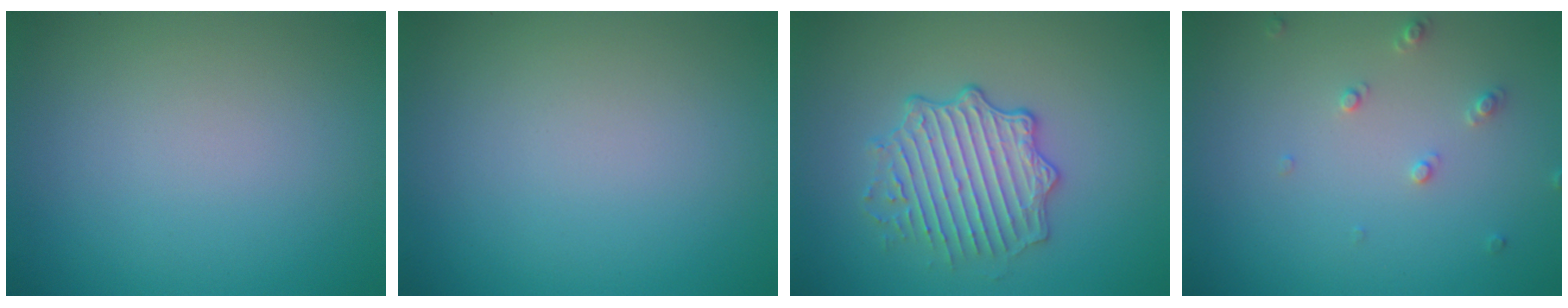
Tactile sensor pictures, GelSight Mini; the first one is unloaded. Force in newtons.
{"total": 0.0}
{"total": 4.2, "press": 3.8, "slide": 1.7}
{"total": 1.3, "press": 1.2, "slide": 0.3}